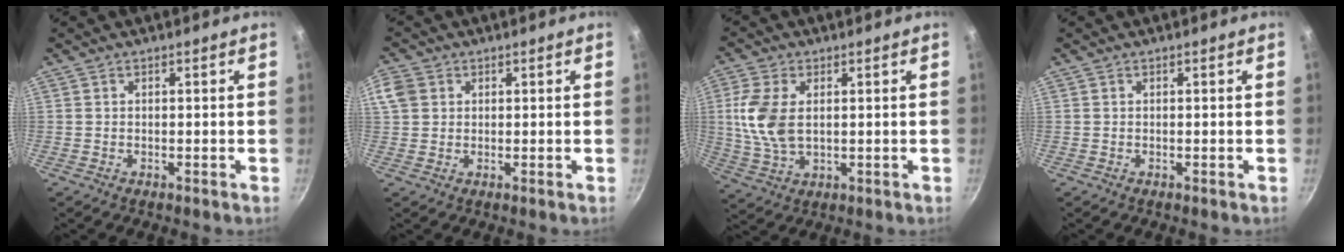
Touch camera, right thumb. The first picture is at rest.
{"total": 4.8, "force": [1.3, 4.1, 2.2], "torque": [-0.035, 0.003, 0.020]}
{"total": 9.9, "force": [1.4, 5.9, 7.9], "torque": [-0.166, -0.005, 0.030]}
{"total": 0.0}